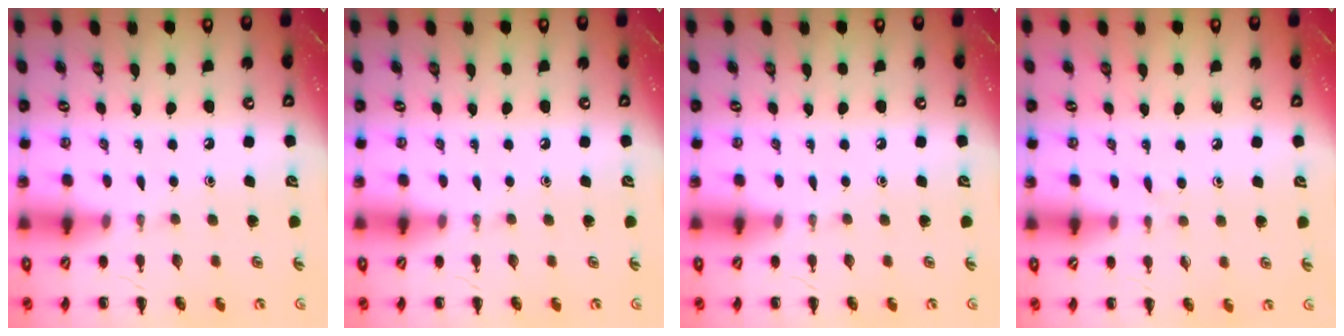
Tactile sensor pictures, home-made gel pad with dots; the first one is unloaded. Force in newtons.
{"total": 0.0}
{"total": 0.0}
{"total": 3.9, "press": 3.5, "slide": 1.8}